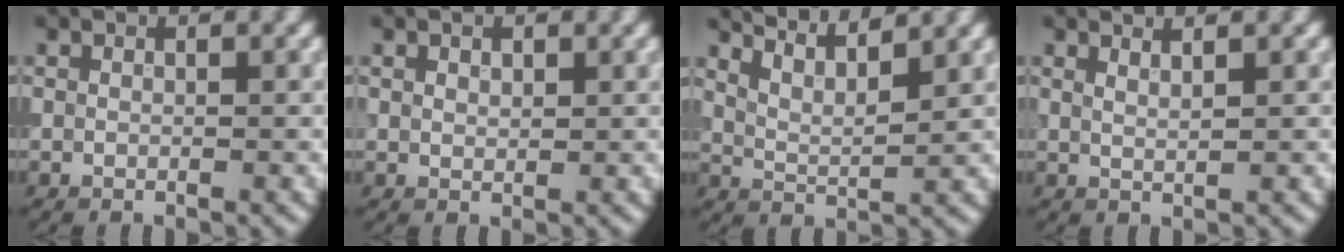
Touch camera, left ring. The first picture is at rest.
{"total": 0.9, "force": [0.6, 0.6, 0.4], "torque": [-0.007, 0.000, 0.011]}
{"total": 5.6, "force": [4.8, 1.3, 2.7], "torque": [-0.034, 0.018, 0.054]}
{"total": 2.0, "force": [1.3, 0.7, 1.3], "torque": [-0.003, 0.005, 0.004]}